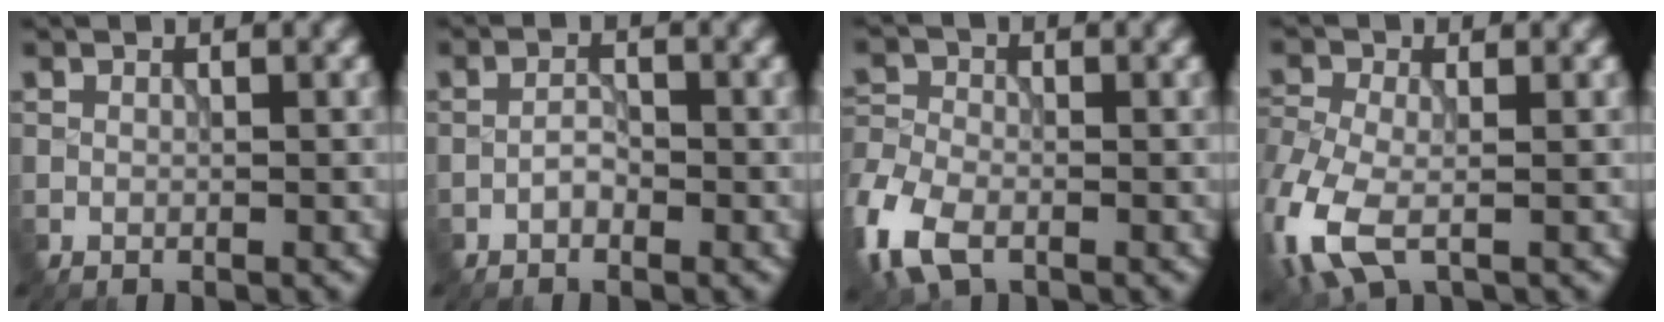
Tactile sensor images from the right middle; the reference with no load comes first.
{"total": 1.2, "force": [-0.7, 0.6, 0.8], "torque": [-0.014, 0.003, -0.017]}
{"total": 6.7, "force": [-3.5, 4.1, 4.0], "torque": [-0.103, -0.013, -0.081]}
{"total": 6.8, "force": [-2.5, 4.0, 4.9], "torque": [-0.127, -0.014, -0.061]}